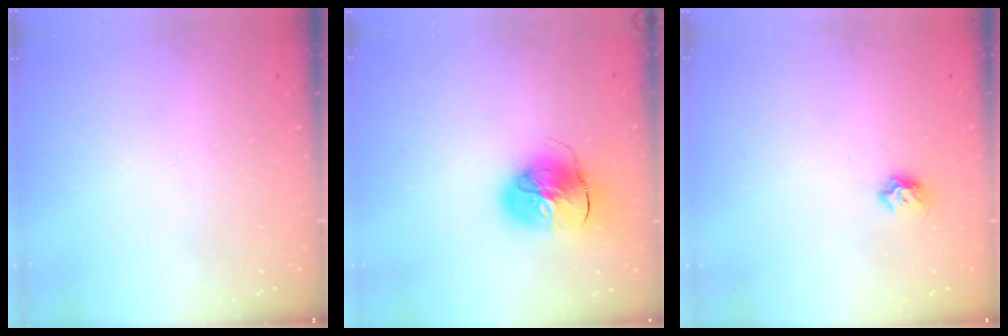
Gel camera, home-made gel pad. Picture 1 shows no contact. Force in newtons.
{"total": 12.1, "press": 12.0, "slide": 1.7}
{"total": 4.9, "press": 4.8, "slide": 1.0}